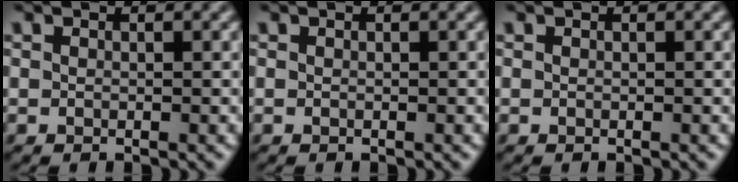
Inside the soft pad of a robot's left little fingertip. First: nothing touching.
{"total": 0.0}
{"total": 0.0}